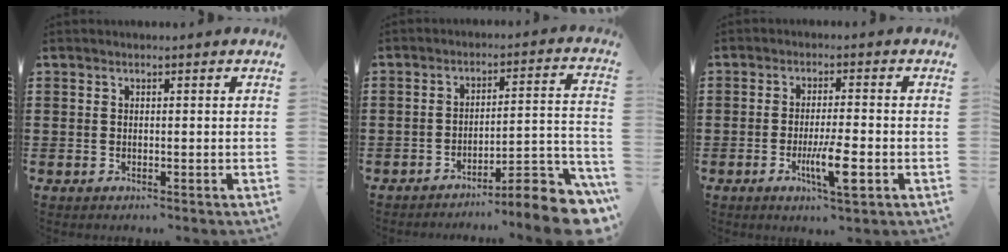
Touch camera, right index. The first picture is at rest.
{"total": 7.4, "force": [-6.1, 0.7, 4.1], "torque": [-0.057, 0.001, -0.116]}
{"total": 7.1, "force": [-2.5, 1.3, 6.5], "torque": [-0.121, -0.012, -0.044]}